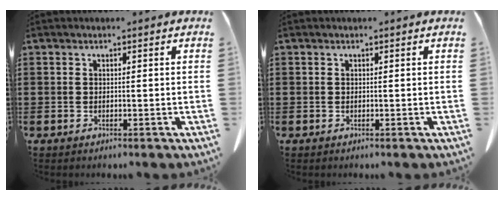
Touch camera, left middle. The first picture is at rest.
{"total": 0.0}